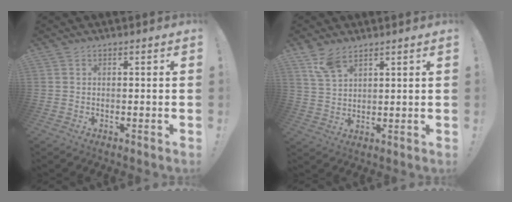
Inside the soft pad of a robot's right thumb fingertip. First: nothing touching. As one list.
[{"total": 6.8, "force": [4.9, 2.8, 3.8], "torque": [-0.076, -0.021, 0.094]}]